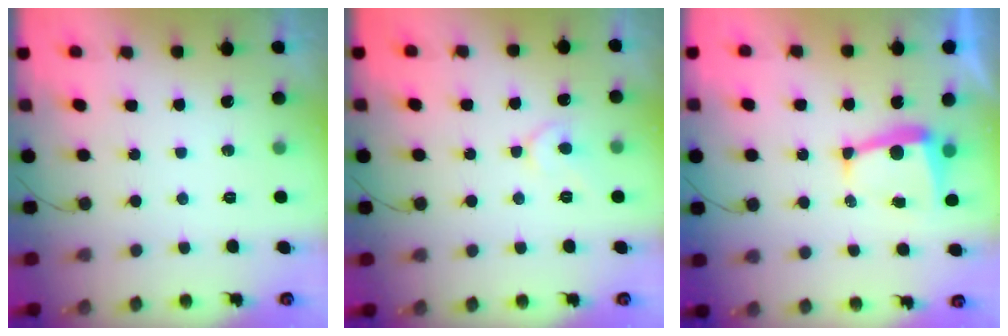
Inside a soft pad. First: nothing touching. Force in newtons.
{"total": 6.5, "press": 6.4, "slide": 0.9}
{"total": 6.1, "press": 6.1, "slide": 0.2}